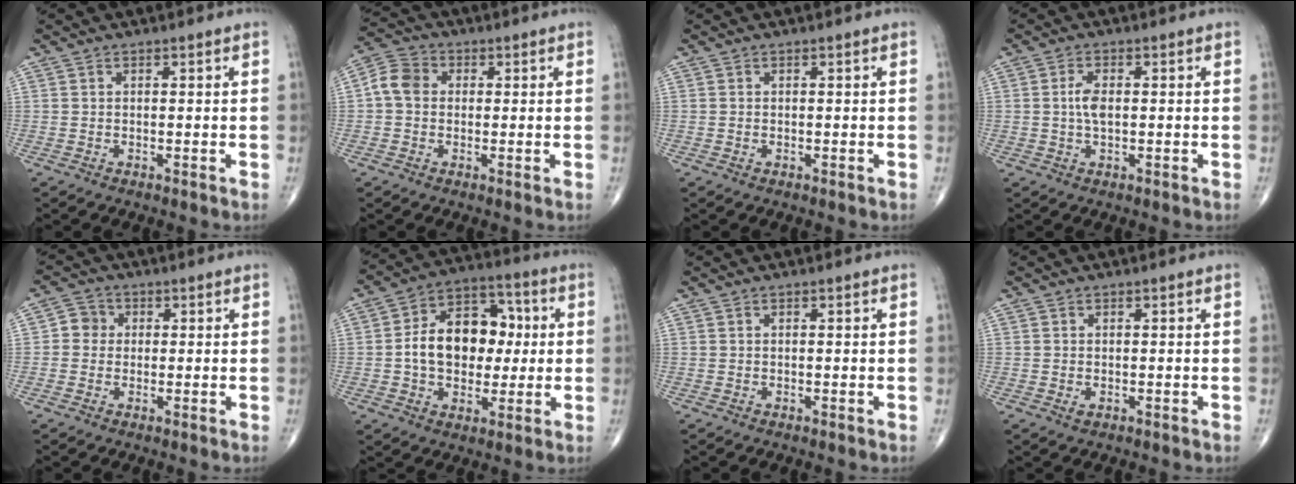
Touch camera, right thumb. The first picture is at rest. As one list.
[{"total": 5.8, "force": [0.3, 4.8, 3.3], "torque": [-0.055, 0.018, -0.005]}, {"total": 0.6, "force": [-0.1, 0.4, 0.4], "torque": [-0.009, 0.003, 0.002]}, {"total": 3.4, "force": [0.2, 1.6, 3.0], "torque": [-0.061, 0.002, 0.001]}, {"total": 3.7, "force": [0.2, 3.5, 1.2], "torque": [0.000, 0.008, -0.006]}, {"total": 15.7, "force": [0.5, 11.0, 11.2], "torque": [-0.139, 0.030, 0.005]}, {"total": 0.0}, {"total": 0.9, "force": [-0.1, 0.6, 0.7], "torque": [-0.013, 0.002, 0.000]}]